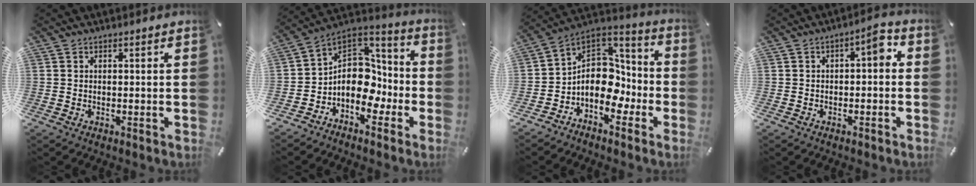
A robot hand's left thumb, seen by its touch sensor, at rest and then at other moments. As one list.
[{"total": 12.7, "force": [-2.5, 10.7, 6.5], "torque": [-0.098, -0.005, -0.040]}, {"total": 13.0, "force": [-2.9, 10.6, 6.9], "torque": [-0.110, -0.005, -0.046]}, {"total": 4.9, "force": [-0.6, 2.4, 4.2], "torque": [-0.064, 0.013, -0.019]}]